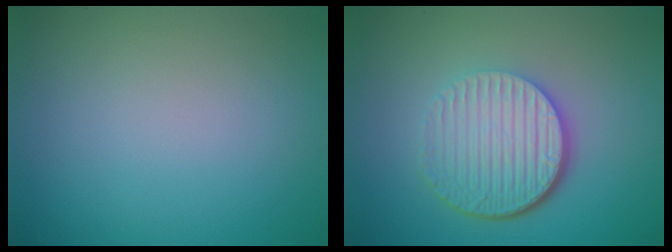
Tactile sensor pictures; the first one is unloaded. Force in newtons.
{"total": 6.2, "press": 4.2, "slide": 4.5}